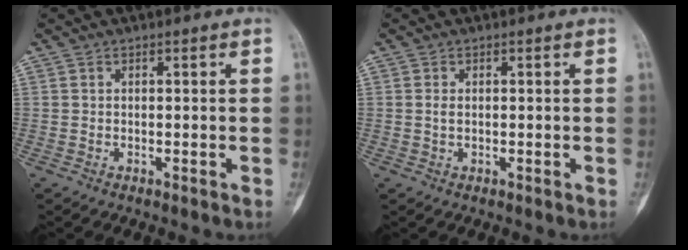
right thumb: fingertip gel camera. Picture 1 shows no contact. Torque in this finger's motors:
{"motor_torque": [-0.42, -0.02, 0.44, -0.08, 0.01]}